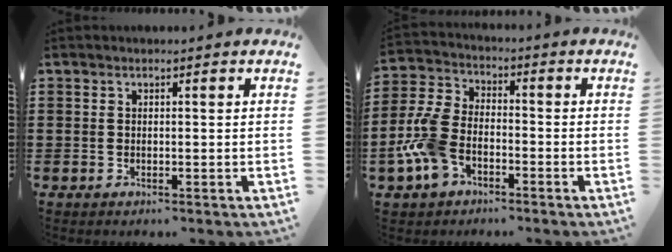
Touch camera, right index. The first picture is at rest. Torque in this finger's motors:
{"motor_torque": [1.10, -1.04, 0.48, 0.18]}